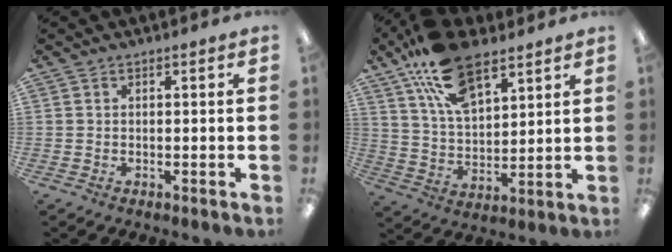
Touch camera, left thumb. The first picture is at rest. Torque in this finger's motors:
{"motor_torque": [1.67, 0.85, 1.74, -1.03, 0.51]}